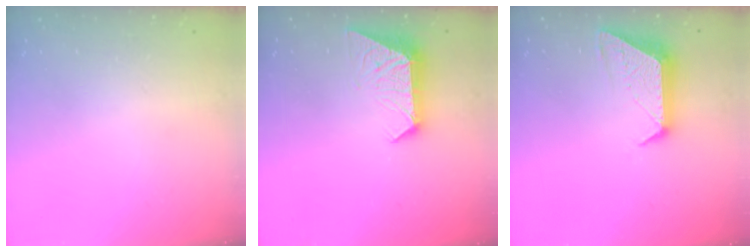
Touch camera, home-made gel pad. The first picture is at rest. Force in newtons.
{"total": 10.0, "press": 10.0, "slide": 0.8}
{"total": 11.2, "press": 11.2, "slide": 0.5}